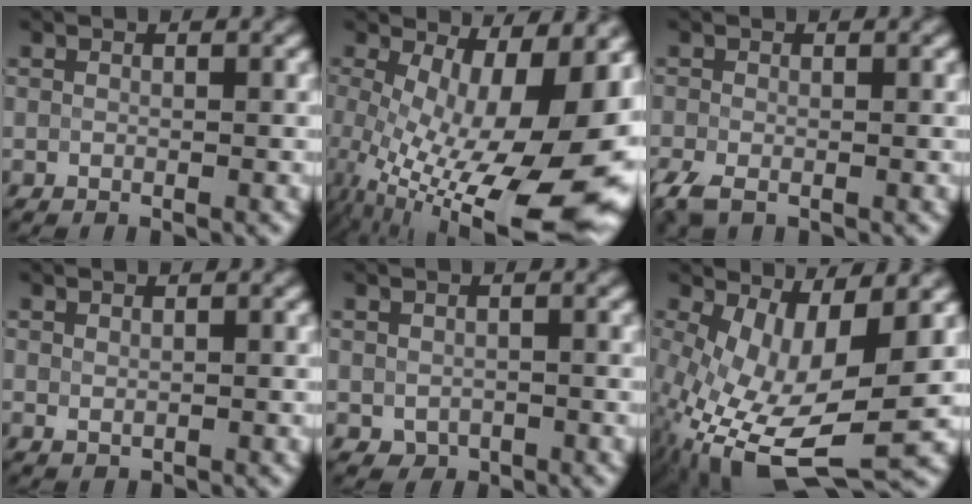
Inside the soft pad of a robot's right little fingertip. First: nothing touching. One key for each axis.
{"total": 18.1, "fx": -2.4, "fy": 7.1, "fz": 16.5, "tx": -0.242, "ty": -0.032, "tz": -0.027}
{"total": 2.1, "fx": -1.2, "fy": 1.1, "fz": 1.3, "tx": -0.038, "ty": -0.008, "tz": -0.027}
{"total": 0.6, "fx": 0.3, "fy": 0.4, "fz": 0.3, "tx": -0.008, "ty": -0.003, "tz": 0.011}
{"total": 1.2, "fx": -0.2, "fy": 1.0, "fz": 0.6, "tx": -0.011, "ty": -0.008, "tz": 0.000}
{"total": 10.8, "fx": -2.0, "fy": 4.5, "fz": 9.6, "tx": -0.200, "ty": -0.031, "tz": -0.020}